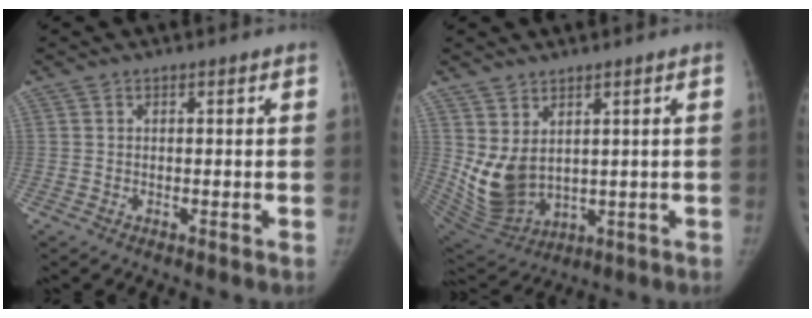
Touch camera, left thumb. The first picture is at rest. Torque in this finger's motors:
{"motor_torque": [1.13, 1.24, 0.64, -0.93, 0.32]}